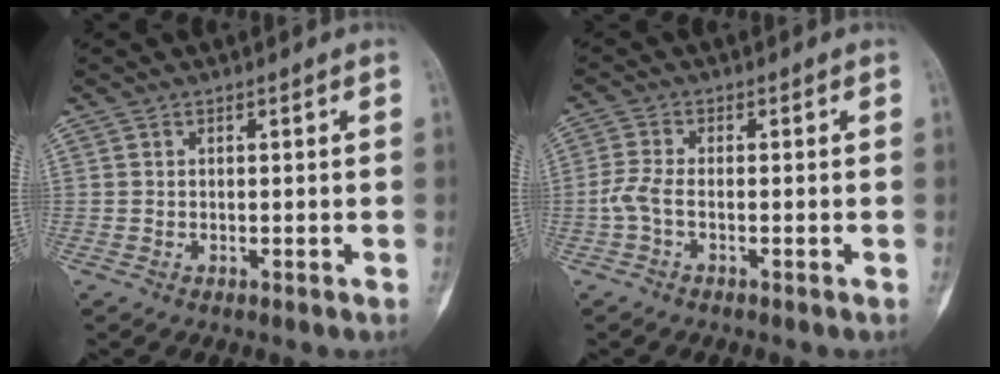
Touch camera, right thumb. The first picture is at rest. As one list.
[{"total": 3.3, "force": [-0.9, 1.2, 2.9], "torque": [-0.079, 0.001, -0.026]}]